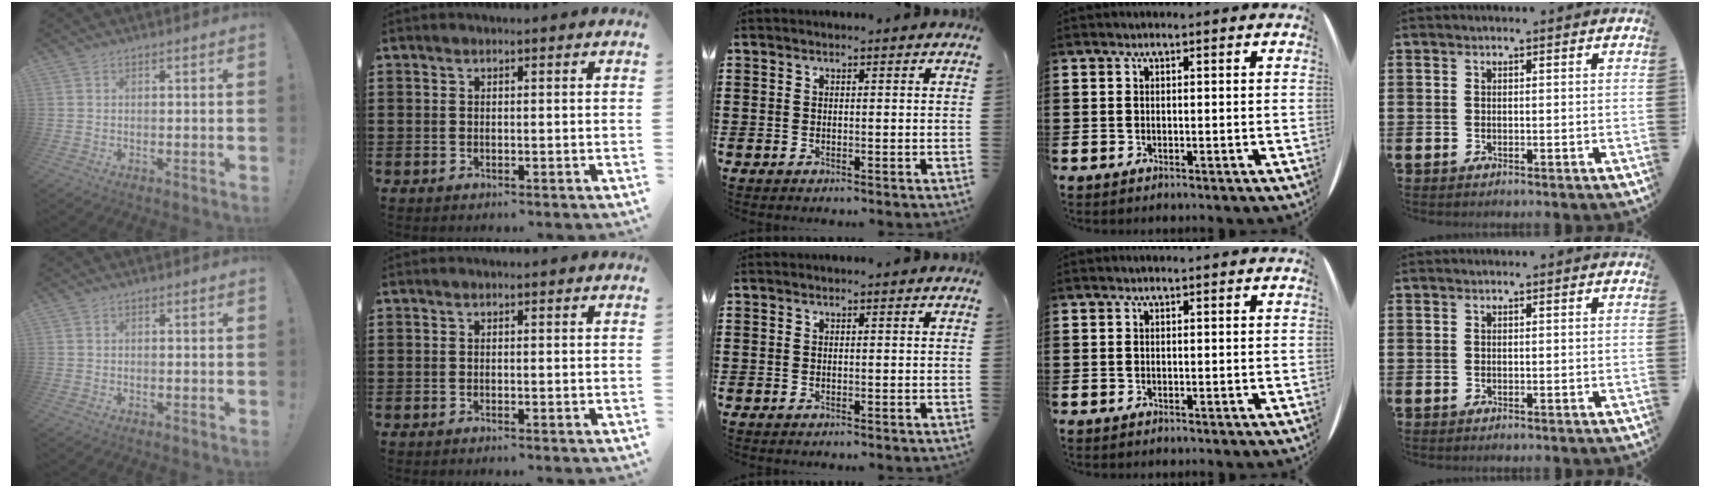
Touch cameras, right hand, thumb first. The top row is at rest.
{}